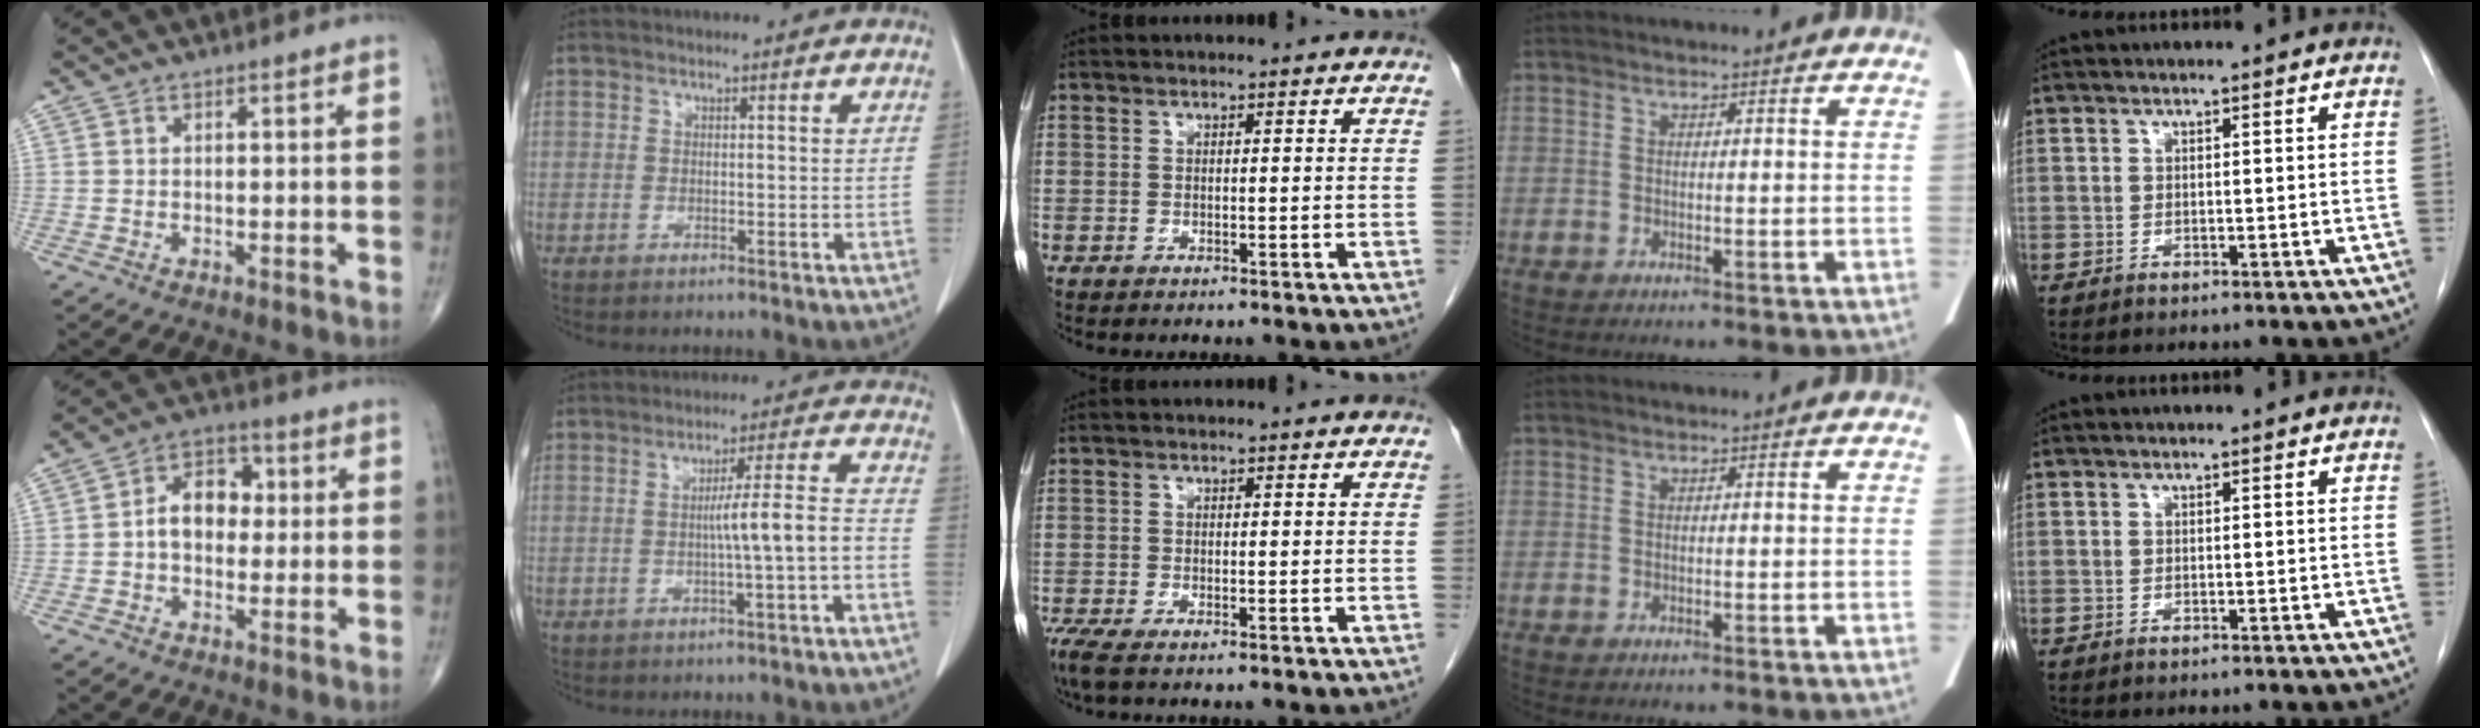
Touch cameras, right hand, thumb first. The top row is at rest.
{"thumb": {"total": 8.4, "force": [0.1, 6.1, 5.8], "torque": [-0.068, 0.026, -0.009]}, "index": {"total": 6.3, "force": [-1.7, -0.5, 6.0], "torque": [-0.092, 0.014, -0.023]}, "middle": {"total": 2.8, "force": [-1.9, 0.6, 1.9], "torque": [-0.043, -0.011, -0.038]}}